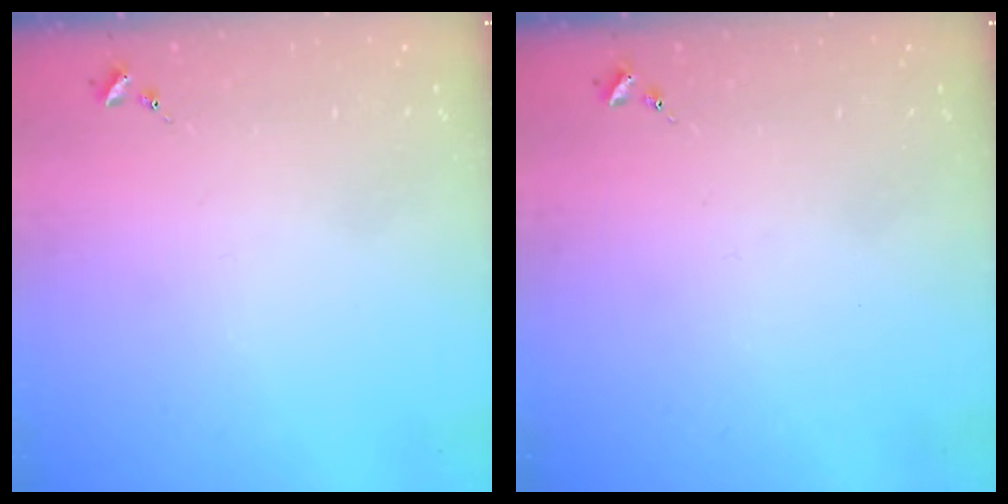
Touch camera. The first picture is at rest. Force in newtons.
{"total": 0.0}